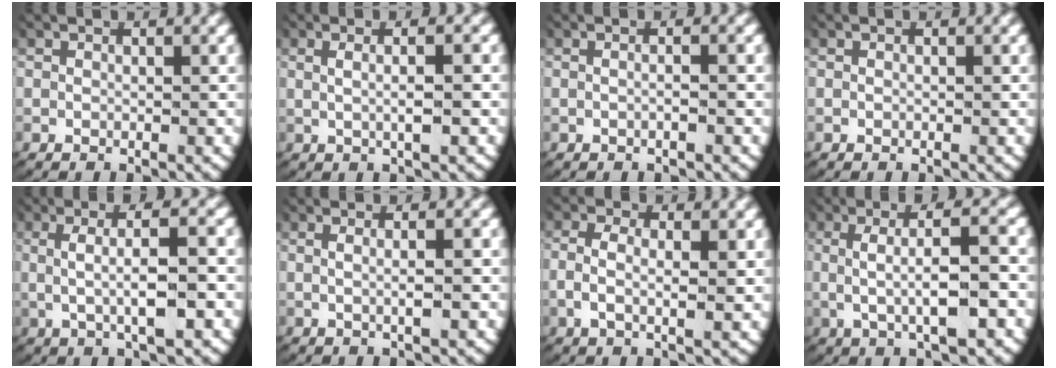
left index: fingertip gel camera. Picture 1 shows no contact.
{"total": 2.6, "force": [0.2, 0.4, 2.6], "torque": [-0.042, 0.002, 0.009]}
{"total": 1.1, "force": [-0.4, -0.1, 1.0], "torque": [-0.021, -0.002, -0.004]}
{"total": 0.0}
{"total": 5.6, "force": [1.0, 1.5, 5.3], "torque": [-0.083, 0.014, 0.014]}
{"total": 1.8, "force": [-0.1, 0.1, 1.8], "torque": [-0.036, -0.005, 0.004]}
{"total": 3.1, "force": [-0.2, 1.5, 2.7], "torque": [-0.065, -0.013, 0.002]}
{"total": 6.0, "force": [0.8, 1.7, 5.7], "torque": [-0.090, 0.014, 0.013]}